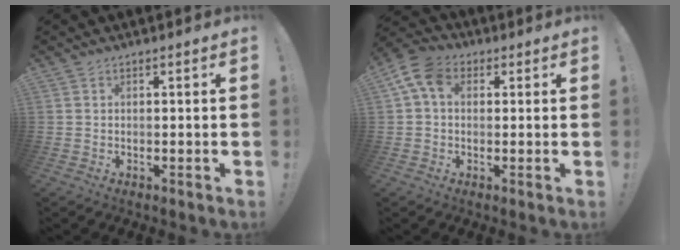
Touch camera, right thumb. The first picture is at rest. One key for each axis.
{"total": 9.1, "fx": 2.4, "fy": 6.0, "fz": 6.3, "tx": -0.125, "ty": 0.003, "tz": 0.049}